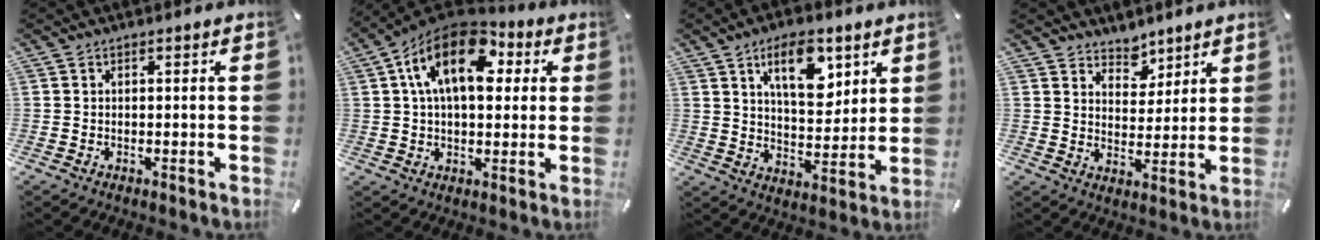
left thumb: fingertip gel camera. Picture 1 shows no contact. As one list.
[{"total": 16.2, "force": [5.3, 8.1, 13.0], "torque": [-0.212, -0.018, 0.088]}, {"total": 13.2, "force": [6.8, 6.8, 9.0], "torque": [-0.130, -0.022, 0.115]}, {"total": 5.9, "force": [4.8, 3.4, -0.4], "torque": [0.007, -0.037, 0.089]}]